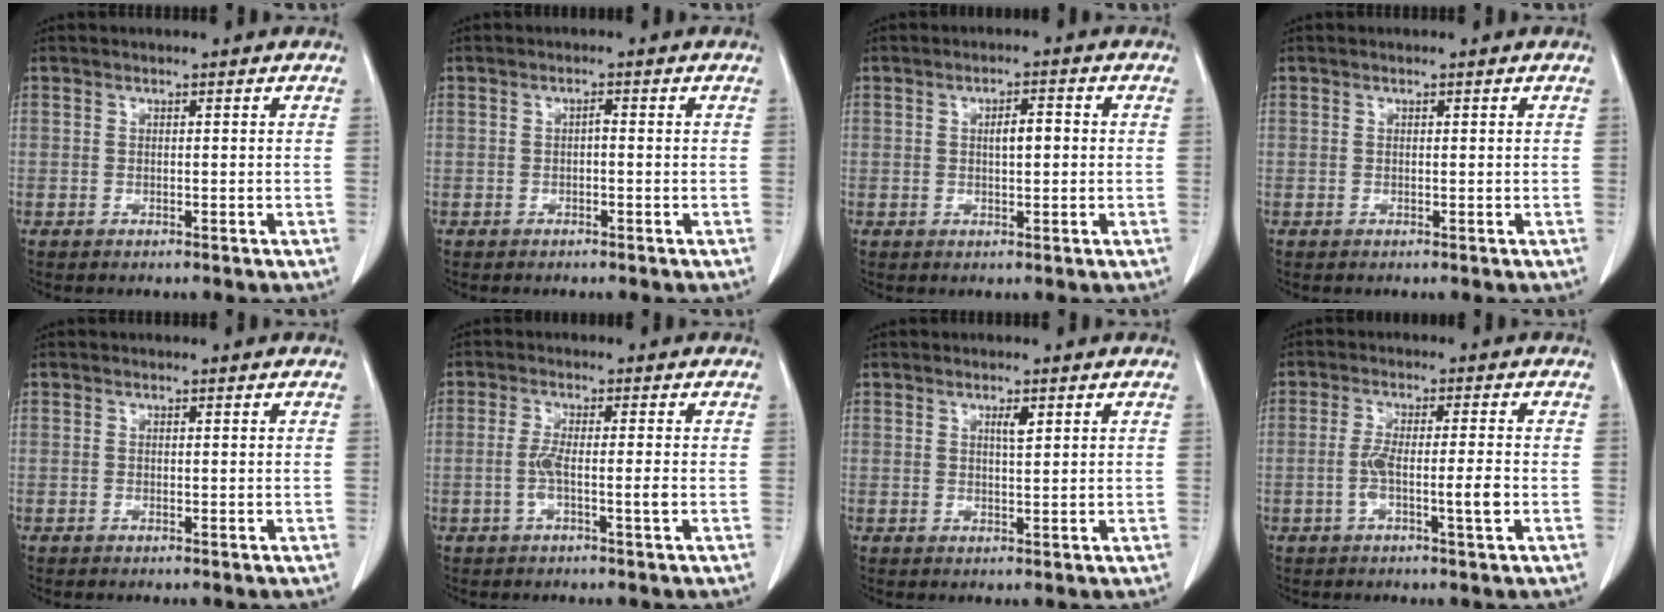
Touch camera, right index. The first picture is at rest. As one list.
[{"total": 0.8, "force": [-0.2, 0.2, 0.7], "torque": [-0.015, 0.003, -0.003]}, {"total": 3.0, "force": [0.3, 0.9, 2.9], "torque": [-0.049, 0.005, 0.004]}, {"total": 0.0}, {"total": 0.0}, {"total": 3.6, "force": [-1.0, -0.2, 3.4], "torque": [-0.071, -0.001, -0.019]}, {"total": 1.7, "force": [0.8, 0.2, 1.4], "torque": [-0.027, -0.003, 0.014]}, {"total": 5.5, "force": [-1.6, 0.0, 5.2], "torque": [-0.105, -0.001, -0.026]}]